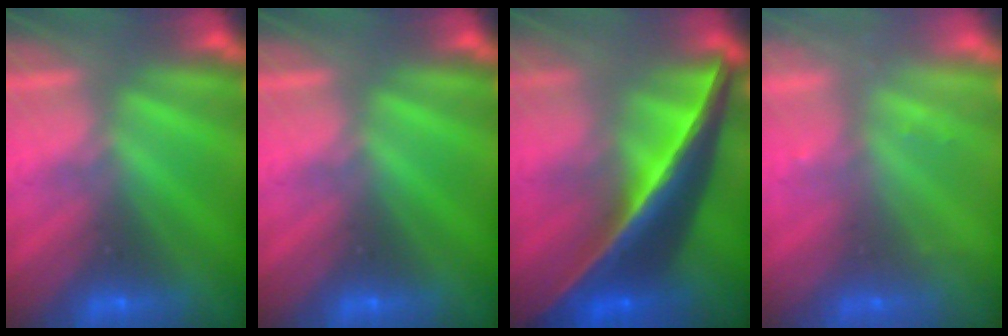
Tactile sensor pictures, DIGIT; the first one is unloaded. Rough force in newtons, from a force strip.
{"total": 0.0}
{"total": 7.2}
{"total": 2.3}